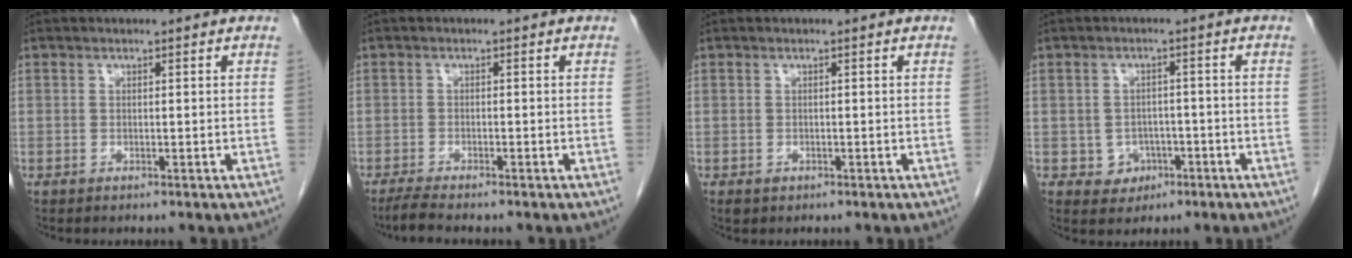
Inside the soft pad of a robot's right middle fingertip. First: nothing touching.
{"total": 2.9, "force": [-2.5, -0.1, 1.4], "torque": [-0.034, -0.008, -0.045]}
{"total": 0.9, "force": [-0.4, 0.7, 0.4], "torque": [-0.008, 0.001, 0.000]}
{"total": 3.7, "force": [-1.3, 3.3, 1.0], "torque": [-0.007, 0.009, -0.009]}